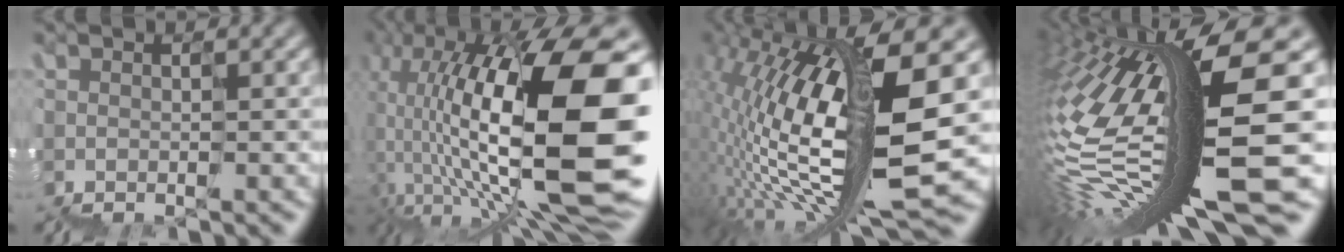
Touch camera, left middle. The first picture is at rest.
{"total": 15.8, "force": [2.1, 6.6, 14.2], "torque": [-0.253, 0.014, 0.057]}
{"total": 13.5, "force": [2.5, 3.8, 12.6], "torque": [-0.243, 0.015, 0.067]}
{"total": 14.3, "force": [-0.8, 3.0, 13.9], "torque": [-0.270, -0.005, 0.008]}